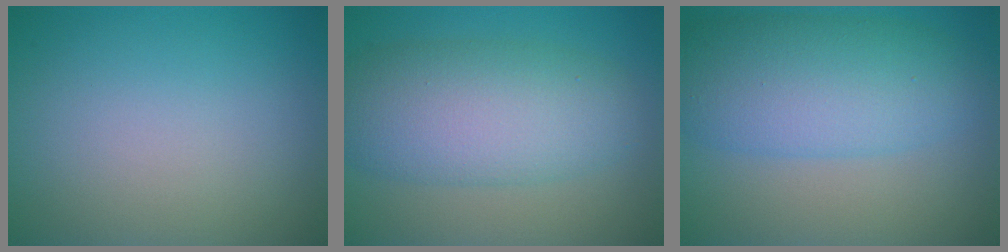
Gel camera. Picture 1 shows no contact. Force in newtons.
{"total": 7.7, "press": 7.7, "slide": 0.3}
{"total": 7.5, "press": 7.5, "slide": 0.1}